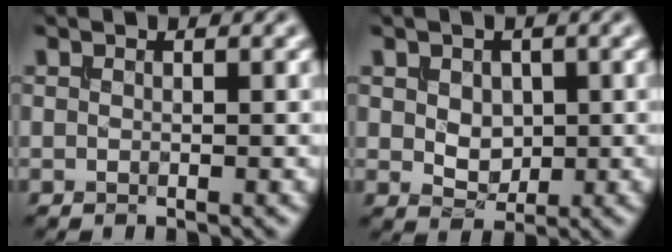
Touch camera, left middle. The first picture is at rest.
{"total": 2.3, "force": [0.3, 1.7, 1.4], "torque": [-0.029, -0.003, 0.007]}